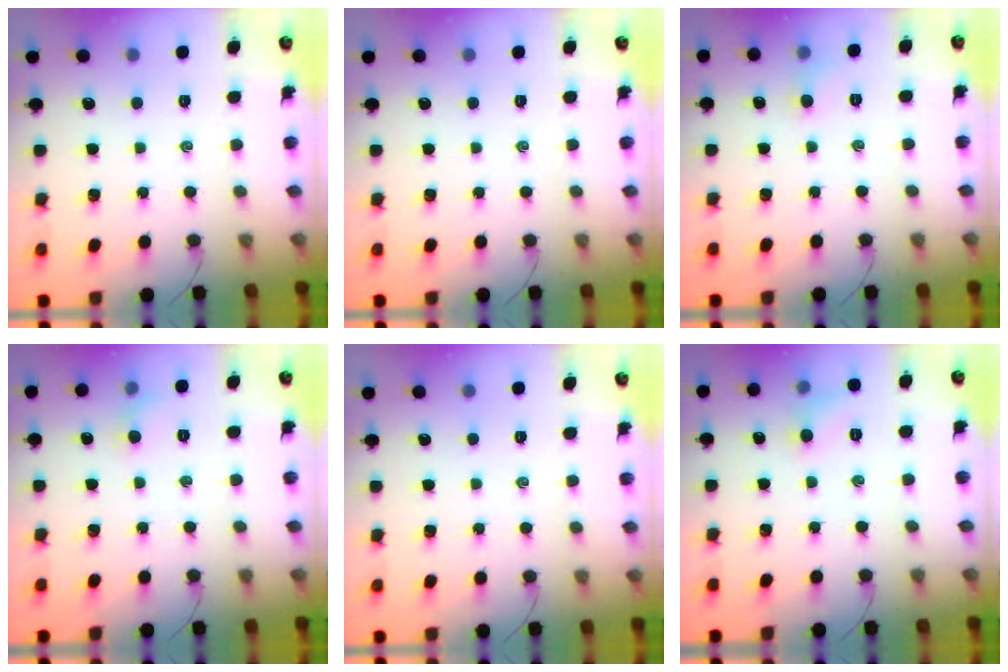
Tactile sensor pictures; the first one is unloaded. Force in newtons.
{"total": 0.0}
{"total": 4.9, "press": 4.6, "slide": 1.6}
{"total": 4.5, "press": 4.3, "slide": 1.5}
{"total": 0.0}
{"total": 5.5, "press": 5.3, "slide": 1.4}